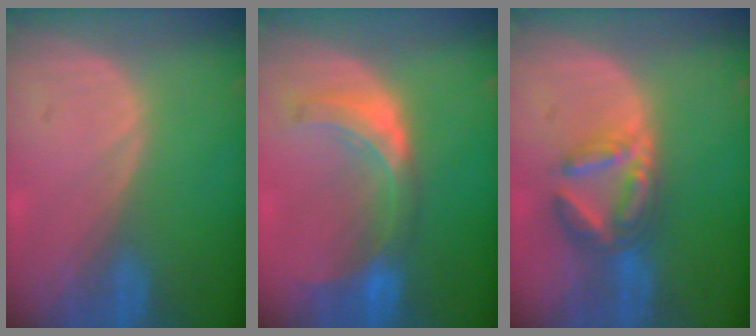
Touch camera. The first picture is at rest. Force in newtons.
{"total": 8.0, "press": 7.0, "slide": 3.8}
{"total": 6.9, "press": 6.1, "slide": 3.4}